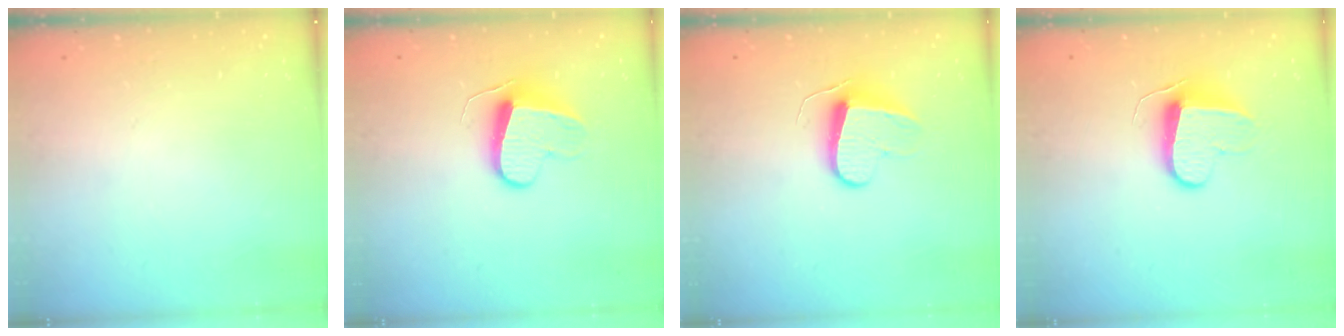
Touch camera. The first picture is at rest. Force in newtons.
{"total": 9.2, "press": 9.2, "slide": 0.5}
{"total": 9.3, "press": 9.3, "slide": 0.6}
{"total": 9.9, "press": 9.9, "slide": 0.3}